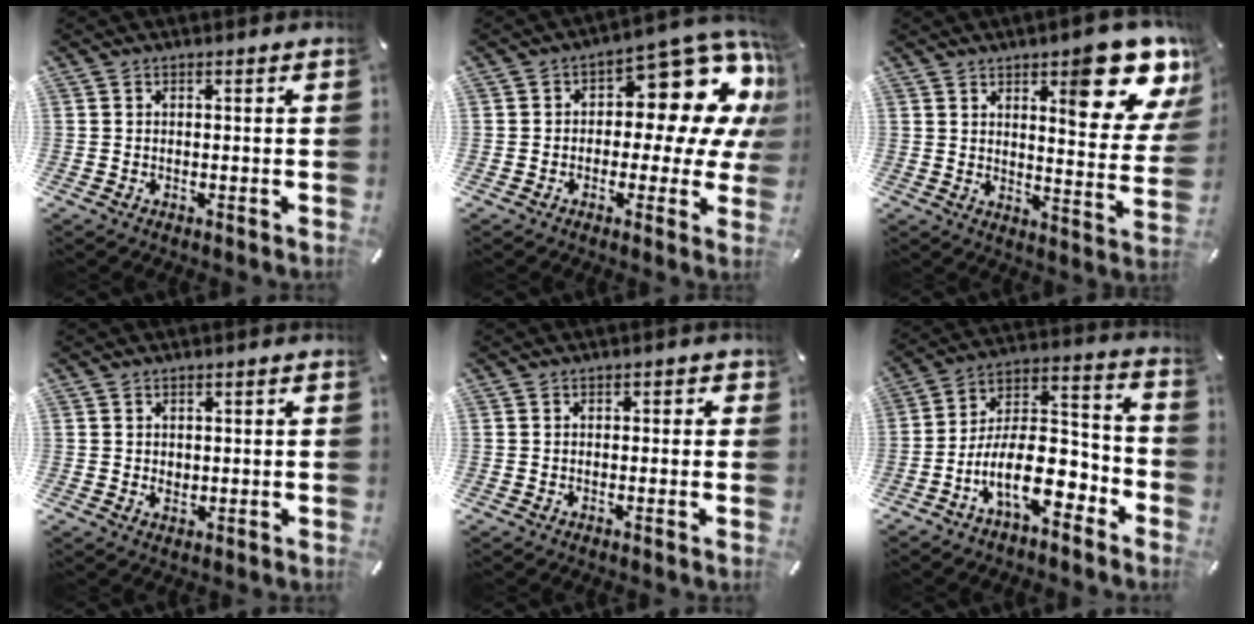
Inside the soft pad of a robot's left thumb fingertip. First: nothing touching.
{"total": 15.1, "force": [6.8, 7.7, 11.0], "torque": [-0.141, -0.063, 0.109]}
{"total": 16.5, "force": [10.4, 5.0, 11.8], "torque": [-0.142, -0.079, 0.165]}
{"total": 1.5, "force": [0.6, 1.3, 0.4], "torque": [-0.001, 0.001, 0.008]}
{"total": 0.9, "force": [-0.3, 0.7, 0.5], "torque": [-0.011, 0.002, -0.007]}
{"total": 16.3, "force": [-7.8, 7.7, 12.1], "torque": [-0.207, 0.021, -0.129]}